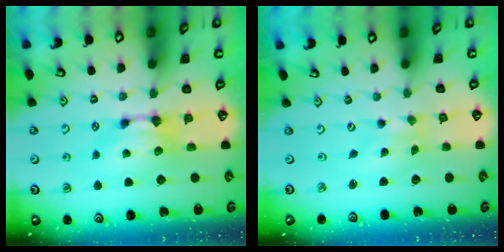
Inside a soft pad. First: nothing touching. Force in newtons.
{"total": 4.4, "press": 4.3, "slide": 0.9}